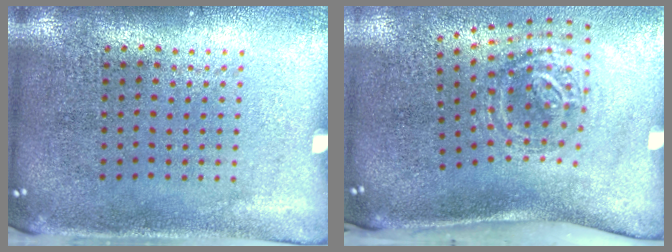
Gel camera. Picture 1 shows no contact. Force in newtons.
{"total": 1.8, "press": 1.2, "slide": 1.4}